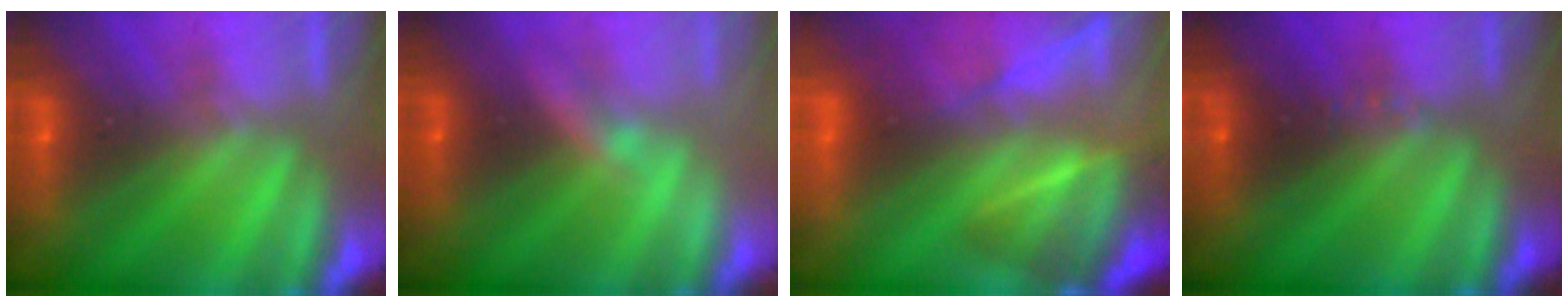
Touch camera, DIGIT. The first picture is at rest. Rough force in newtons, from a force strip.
{"total": 2.2}
{"total": 7.8}
{"total": 2.5}